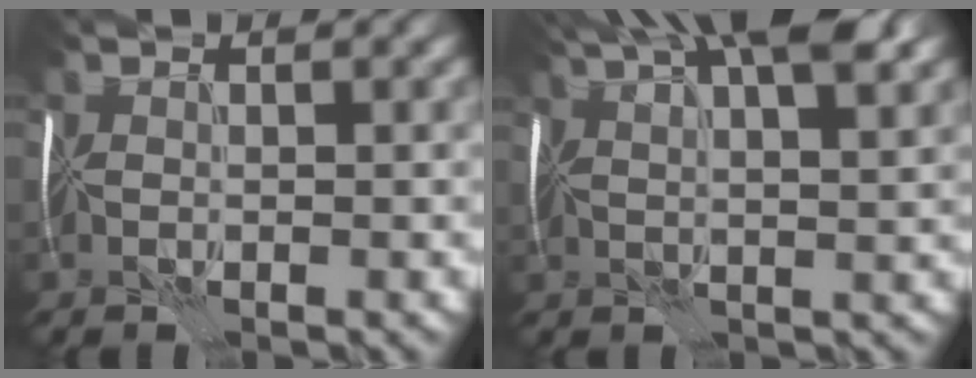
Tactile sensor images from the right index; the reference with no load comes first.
{"total": 11.3, "force": [6.6, 3.5, 8.5], "torque": [-0.113, 0.037, 0.070]}